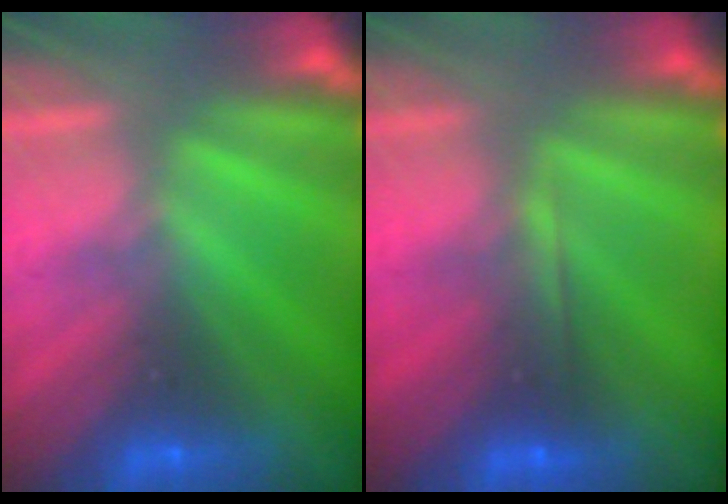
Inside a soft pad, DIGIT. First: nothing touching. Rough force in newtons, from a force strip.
{"total": 2.0}